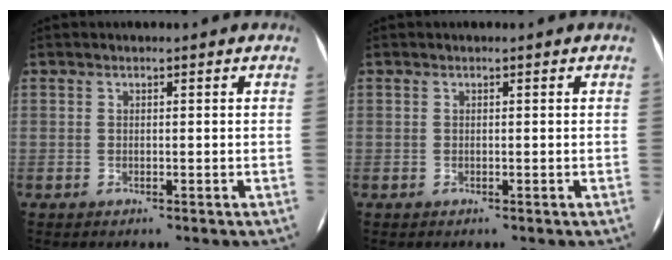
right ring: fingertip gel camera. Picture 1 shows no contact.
{"total": 0.0}